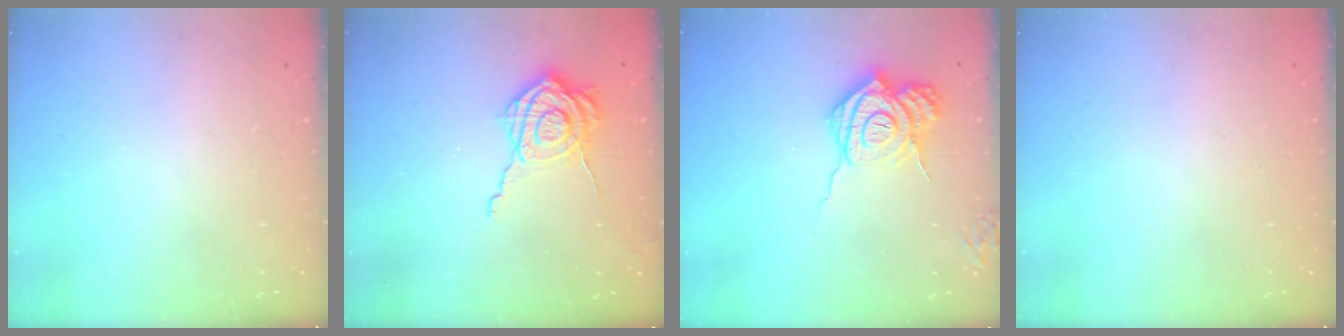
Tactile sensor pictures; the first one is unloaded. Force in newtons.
{"total": 9.9, "press": 9.9, "slide": 1.0}
{"total": 15.4, "press": 15.3, "slide": 1.5}
{"total": 0.0}